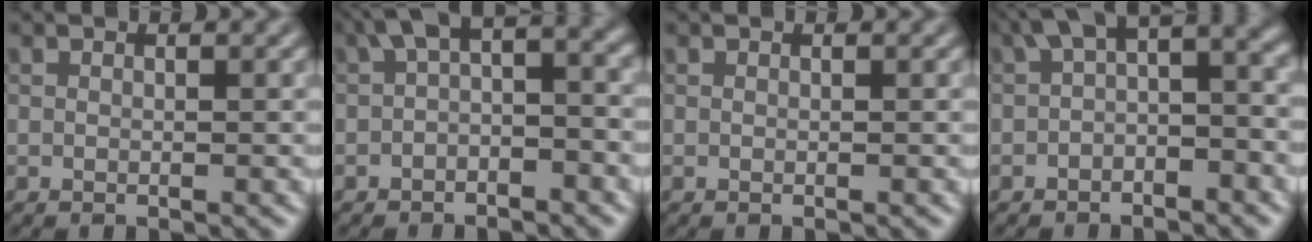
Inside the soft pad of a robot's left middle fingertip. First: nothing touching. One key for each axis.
{"total": 4.5, "fx": -0.1, "fy": 2.1, "fz": 4.0, "tx": -0.051, "ty": 0.020, "tz": -0.016}
{"total": 0.0}
{"total": 5.5, "fx": 0.3, "fy": 2.7, "fz": 4.8, "tx": -0.059, "ty": 0.020, "tz": -0.012}